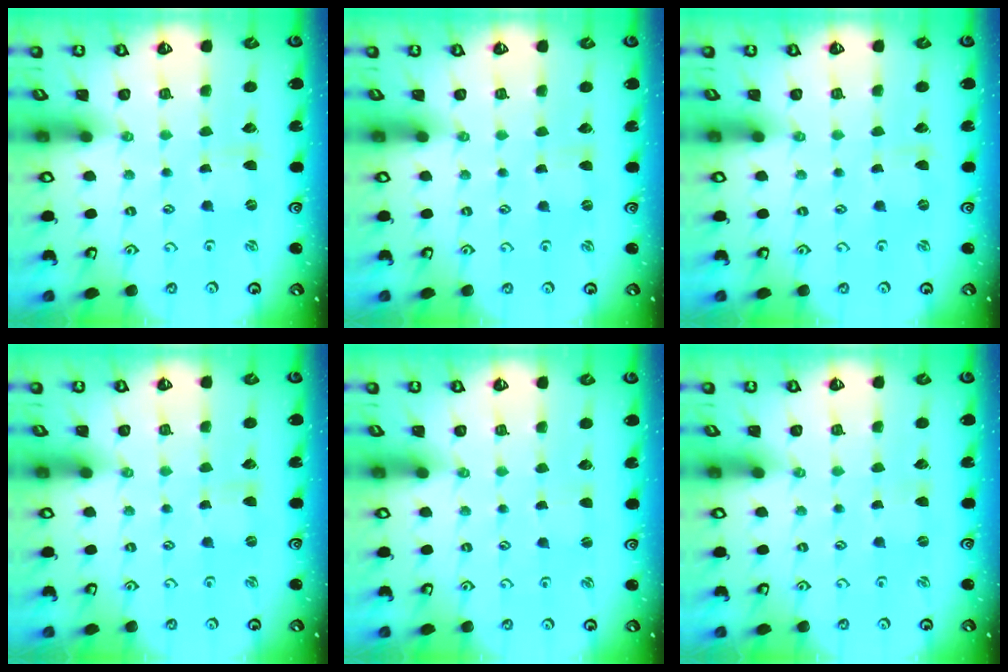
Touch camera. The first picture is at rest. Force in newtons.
{"total": 0.0}
{"total": 0.0}
{"total": 0.0}
{"total": 1.1, "press": 1.1, "slide": 0.2}
{"total": 0.0}